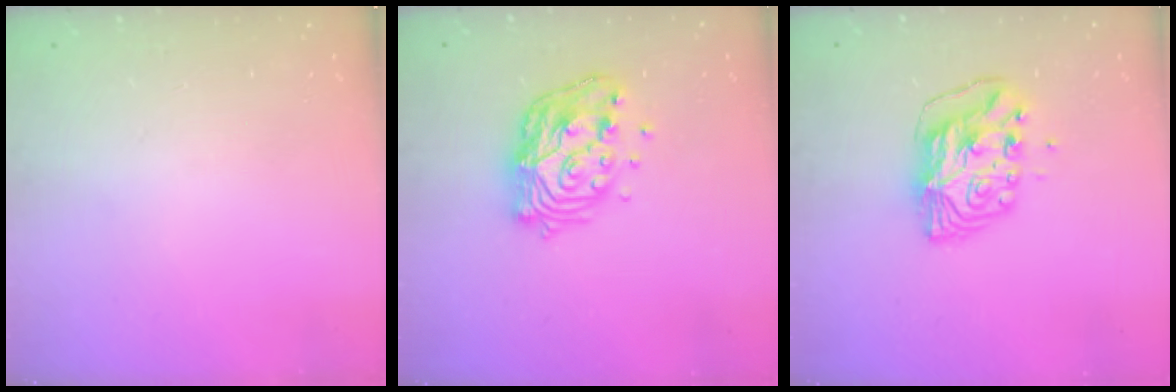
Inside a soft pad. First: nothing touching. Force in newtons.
{"total": 18.0, "press": 17.9, "slide": 1.6}
{"total": 9.3, "press": 9.3, "slide": 0.8}